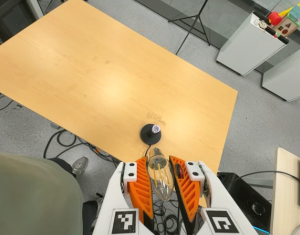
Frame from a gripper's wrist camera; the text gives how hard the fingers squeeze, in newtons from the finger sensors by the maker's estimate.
{"total": 22.9, "left": 25.1, "right": 20.6}